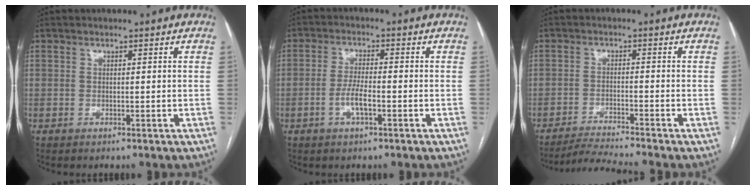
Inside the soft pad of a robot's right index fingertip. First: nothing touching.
{"total": 4.2, "force": [-1.5, 0.9, 3.8], "torque": [-0.074, 0.003, -0.029]}
{"total": 5.7, "force": [-5.2, -2.1, 1.2], "torque": [-0.020, -0.018, -0.095]}